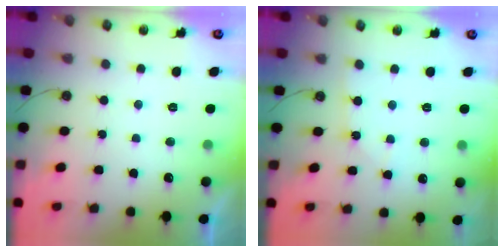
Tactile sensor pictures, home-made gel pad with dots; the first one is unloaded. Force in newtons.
{"total": 3.5, "press": 3.5, "slide": 0.6}